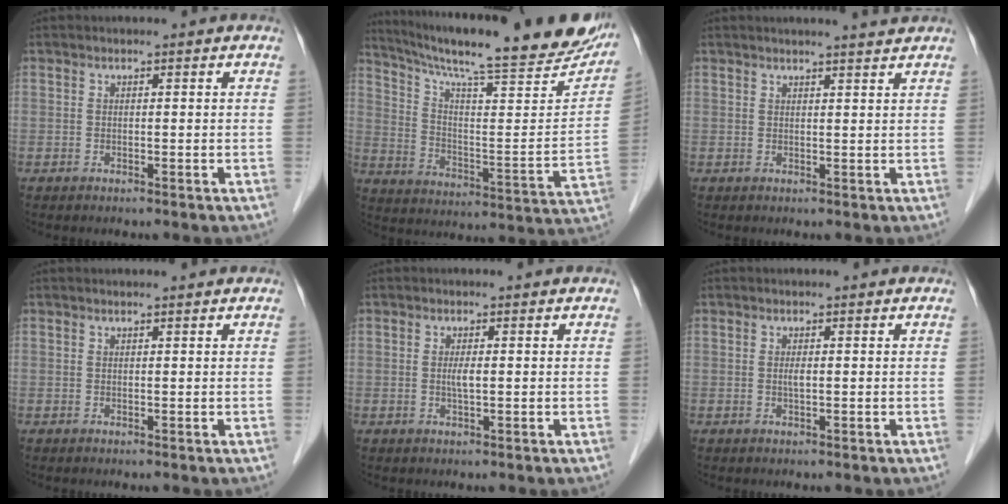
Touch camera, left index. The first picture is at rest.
{"total": 29.3, "force": [24.9, 3.4, 15.0], "torque": [-0.238, -0.056, 0.335]}
{"total": 3.4, "force": [3.1, -0.6, 1.2], "torque": [-0.020, 0.002, 0.038]}
{"total": 1.3, "force": [1.3, -0.1, 0.4], "torque": [-0.008, 0.008, 0.019]}
{"total": 1.5, "force": [0.1, 0.1, 1.5], "torque": [-0.033, -0.001, 0.002]}
{"total": 0.8, "force": [0.1, 0.1, 0.8], "torque": [-0.020, -0.001, 0.002]}